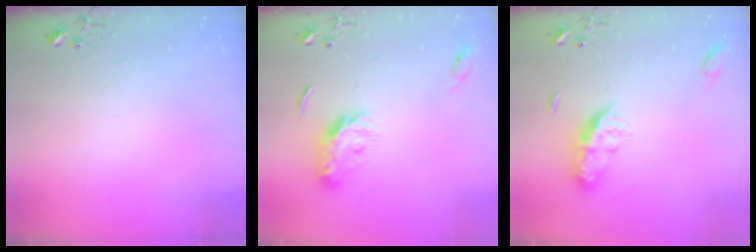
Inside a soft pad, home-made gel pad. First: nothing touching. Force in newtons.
{"total": 10.1, "press": 10.1, "slide": 0.2}
{"total": 9.6, "press": 9.6, "slide": 0.1}